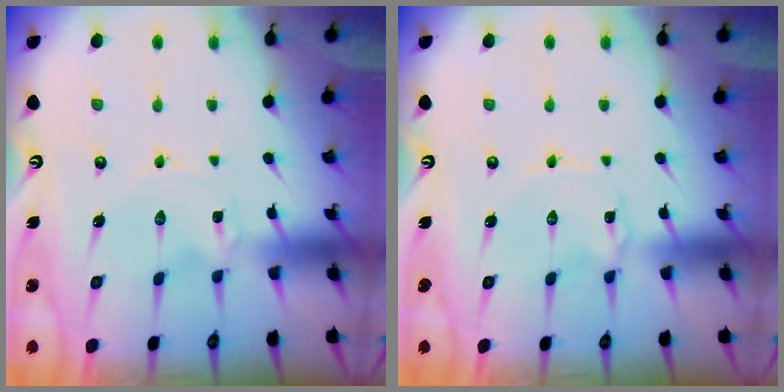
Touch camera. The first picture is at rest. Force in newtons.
{"total": 0.9, "press": 0.9, "slide": 0.1}